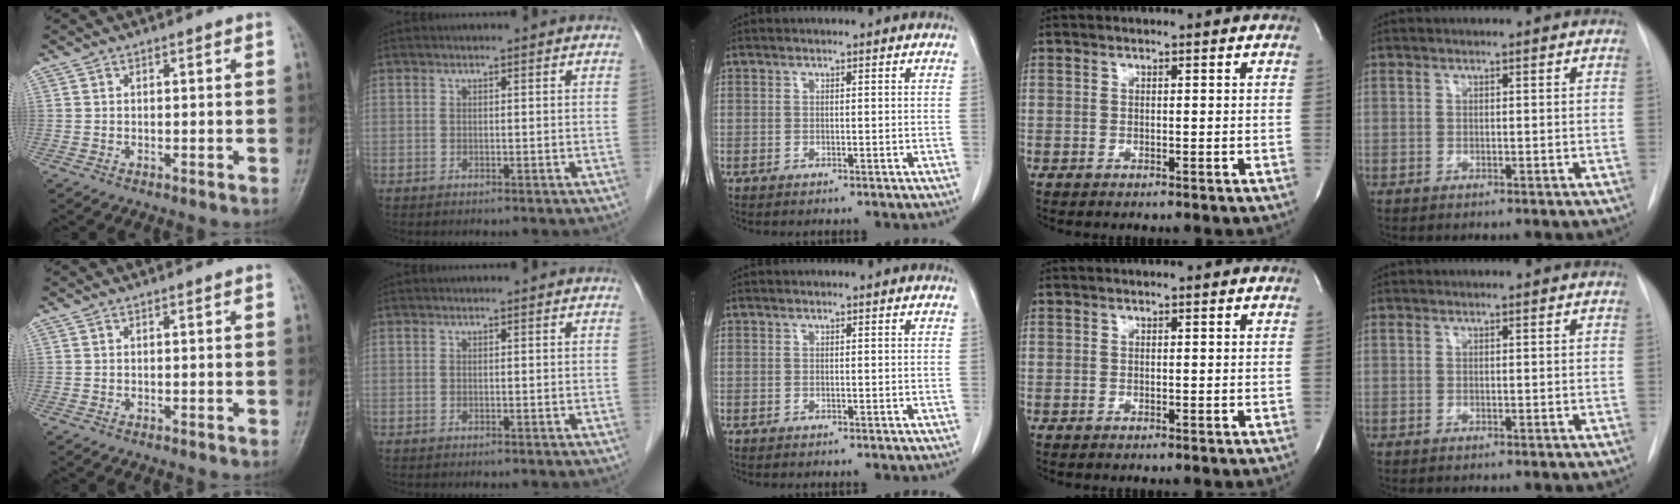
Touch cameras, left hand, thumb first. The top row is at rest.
{}